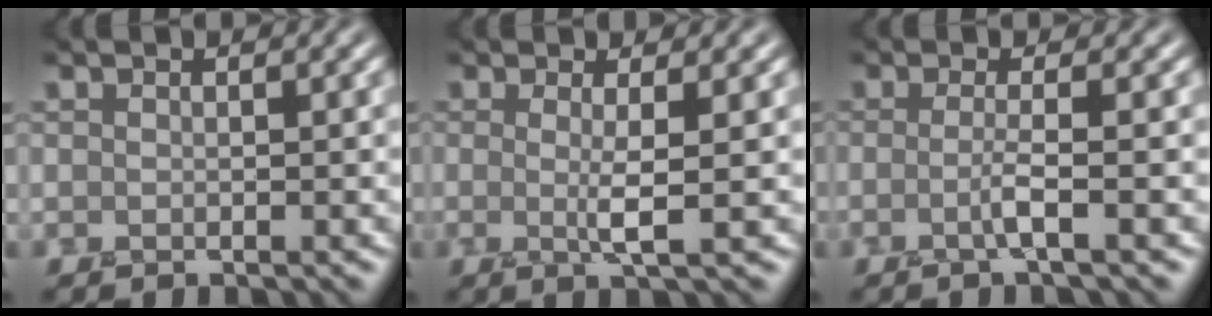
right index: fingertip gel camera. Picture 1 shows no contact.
{"total": 2.3, "force": [0.0, 0.3, 2.3], "torque": [-0.043, -0.008, -0.006]}
{"total": 1.9, "force": [-0.6, 0.2, 1.8], "torque": [-0.032, -0.005, -0.020]}